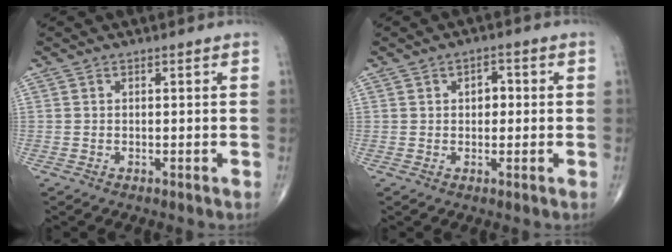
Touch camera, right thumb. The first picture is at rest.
{"total": 3.1, "force": [0.4, 2.1, 2.2], "torque": [-0.016, 0.007, 0.002]}